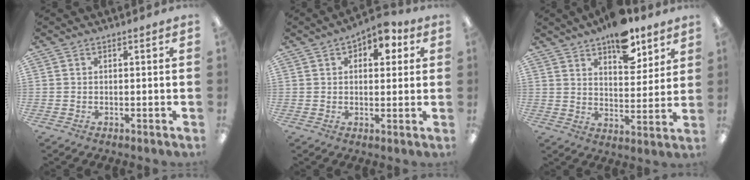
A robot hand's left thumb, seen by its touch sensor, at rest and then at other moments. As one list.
[{"total": 6.6, "force": [3.3, 3.9, 4.2], "torque": [-0.048, -0.008, 0.053]}, {"total": 12.4, "force": [8.9, 5.7, 6.4], "torque": [-0.078, -0.048, 0.154]}]